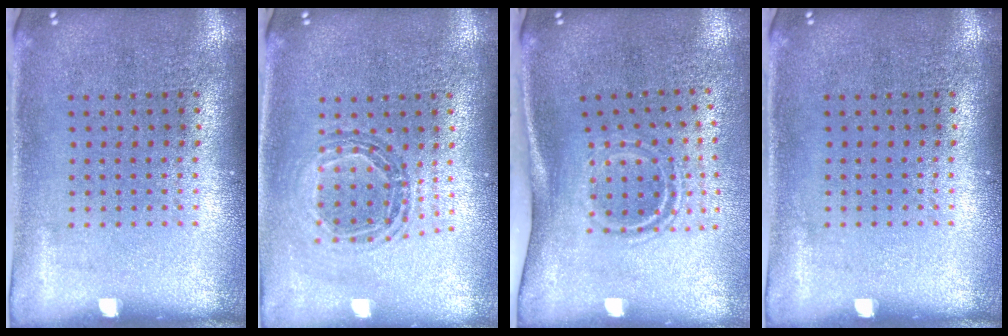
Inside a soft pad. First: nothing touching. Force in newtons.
{"total": 0.9, "press": 0.9, "slide": 0.2}
{"total": 1.8, "press": 1.1, "slide": 1.5}
{"total": 0.0}